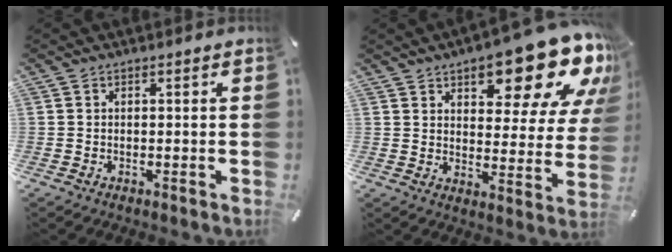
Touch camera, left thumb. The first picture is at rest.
{"total": 18.8, "force": [12.5, 7.8, 11.6], "torque": [-0.137, -0.092, 0.202]}